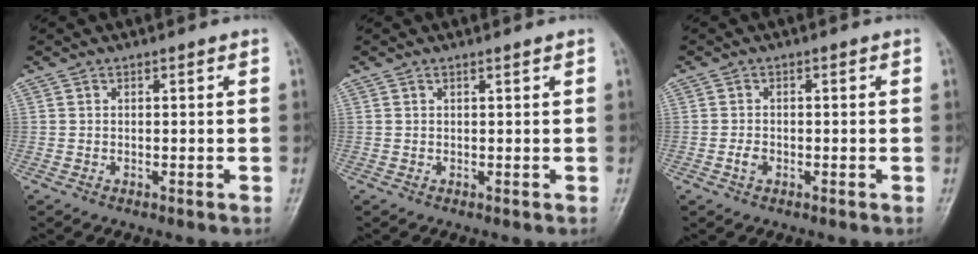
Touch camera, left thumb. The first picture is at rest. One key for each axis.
{"total": 0.6, "fx": 0.5, "fy": 0.0, "fz": 0.4, "tx": -0.009, "ty": -0.003, "tz": 0.009}
{"total": 1.7, "fx": -0.6, "fy": 1.2, "fz": 1.0, "tx": -0.017, "ty": 0.003, "tz": -0.014}